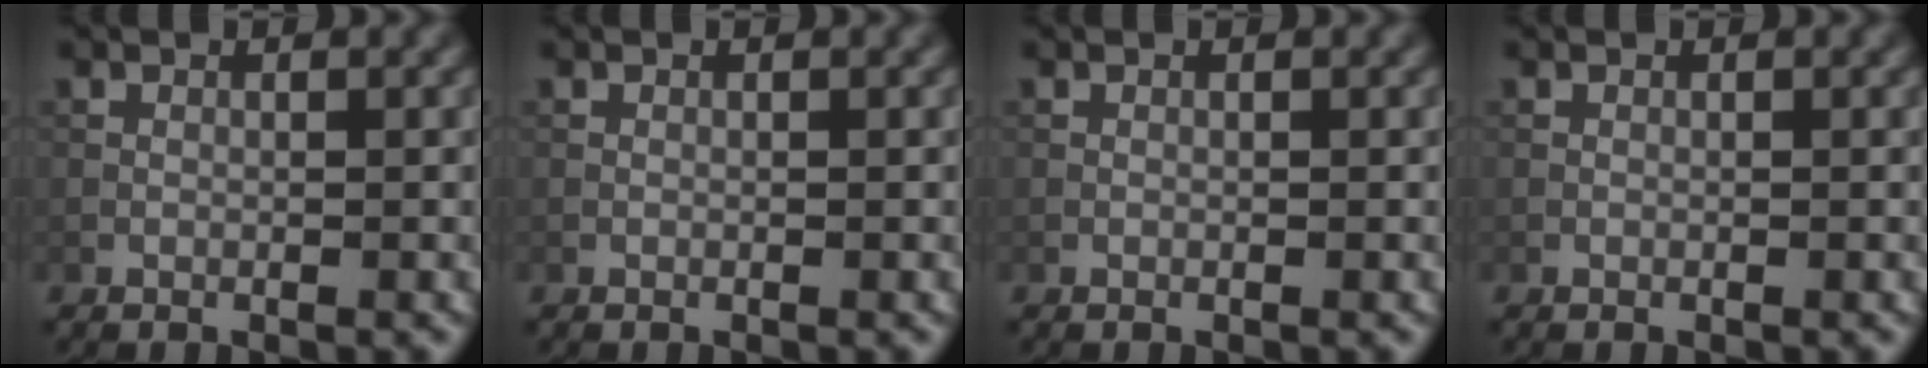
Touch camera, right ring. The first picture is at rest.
{"total": 0.0}
{"total": 0.0}
{"total": 0.0}